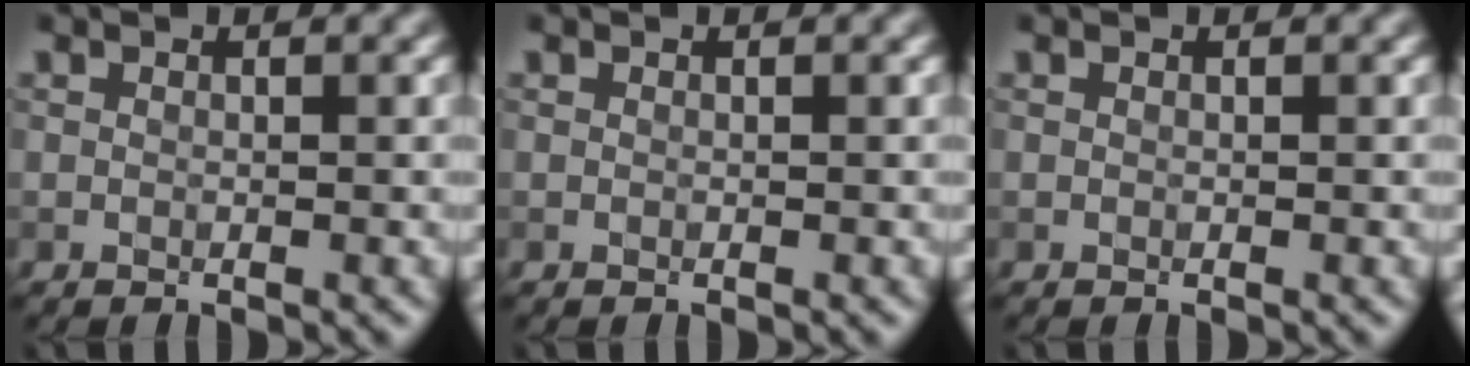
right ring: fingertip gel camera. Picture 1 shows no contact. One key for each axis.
{"total": 0.0}
{"total": 0.0}